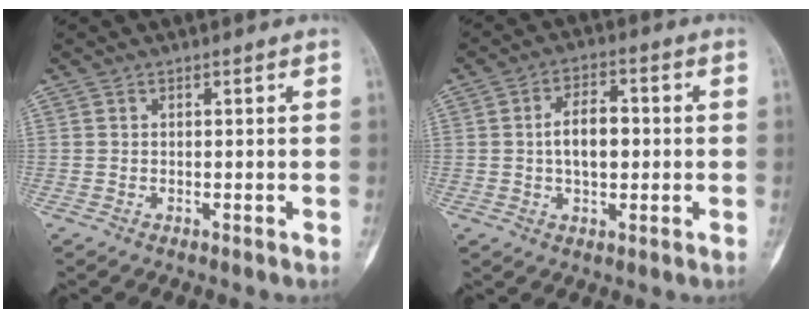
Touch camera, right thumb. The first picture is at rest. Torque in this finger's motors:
{"motor_torque": [-0.62, 0.88, 0.02, -0.07, 0.33]}